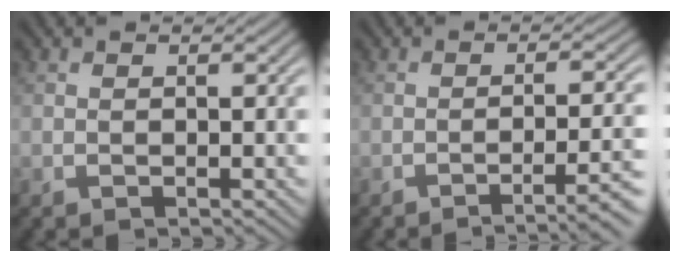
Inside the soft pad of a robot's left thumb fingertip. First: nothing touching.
{"total": 6.2, "force": [-3.3, 1.1, 5.1], "torque": [-0.076, 0.003, -0.052]}